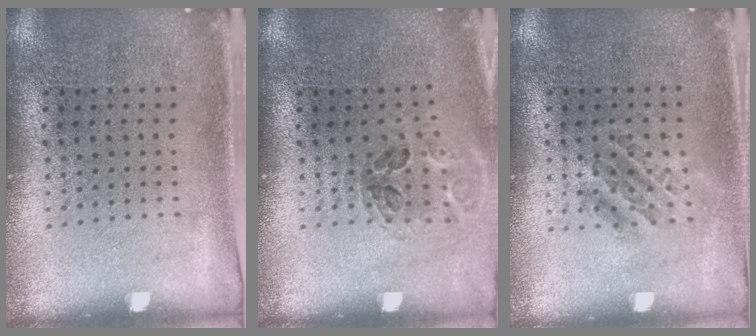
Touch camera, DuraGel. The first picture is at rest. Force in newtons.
{"total": 1.0, "press": 0.9, "slide": 0.1}
{"total": 1.1, "press": 1.0, "slide": 0.5}